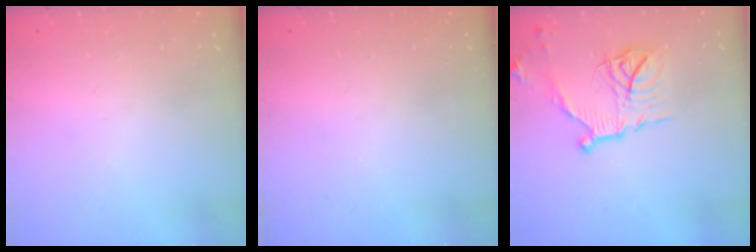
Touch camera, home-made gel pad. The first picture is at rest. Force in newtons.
{"total": 0.0}
{"total": 14.7, "press": 14.7, "slide": 0.2}